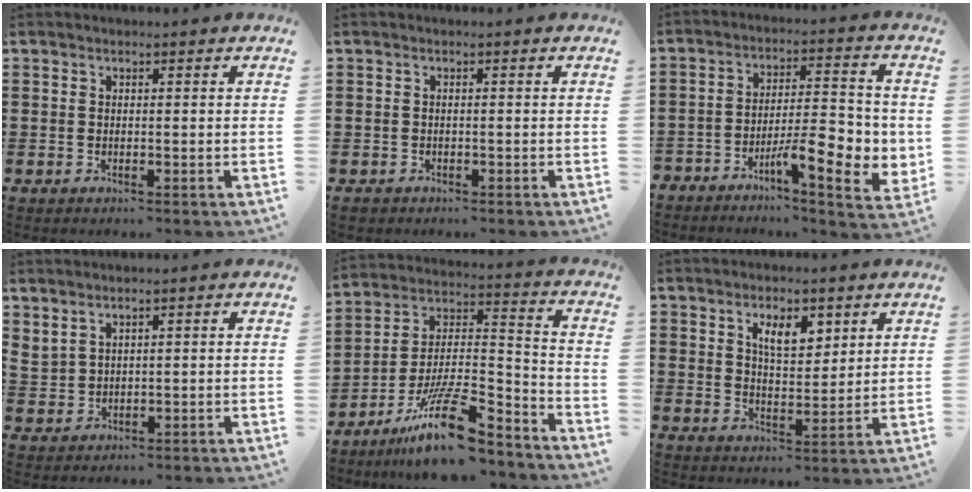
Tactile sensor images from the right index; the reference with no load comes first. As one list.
[{"total": 0.6, "force": [-0.5, 0.3, 0.1], "torque": [-0.003, 0.000, -0.011]}, {"total": 8.5, "force": [-4.2, 2.6, 6.9], "torque": [-0.098, -0.003, -0.076]}, {"total": 1.9, "force": [1.7, 0.7, 0.4], "torque": [-0.015, 0.004, 0.034]}, {"total": 15.7, "force": [-11.0, 4.3, 10.3], "torque": [-0.179, 0.041, -0.192]}, {"total": 5.7, "force": [3.3, 2.5, 3.9], "torque": [-0.070, 0.001, 0.055]}]